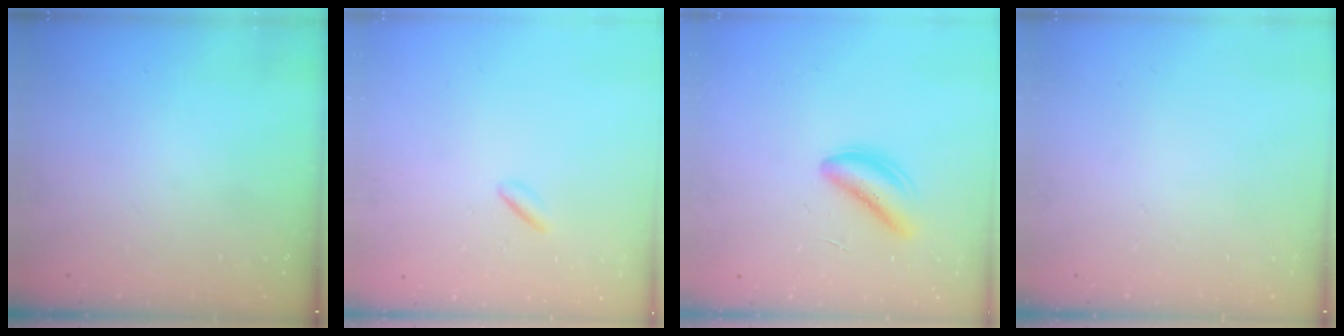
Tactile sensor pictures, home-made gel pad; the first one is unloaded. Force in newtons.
{"total": 0.6, "press": 0.2, "slide": 0.5}
{"total": 4.4, "press": 4.3, "slide": 0.4}
{"total": 0.0}